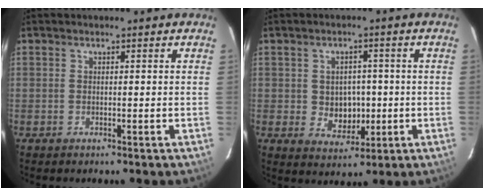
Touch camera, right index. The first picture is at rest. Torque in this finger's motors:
{"motor_torque": [0.06, -0.02, 0.12, 0.02]}